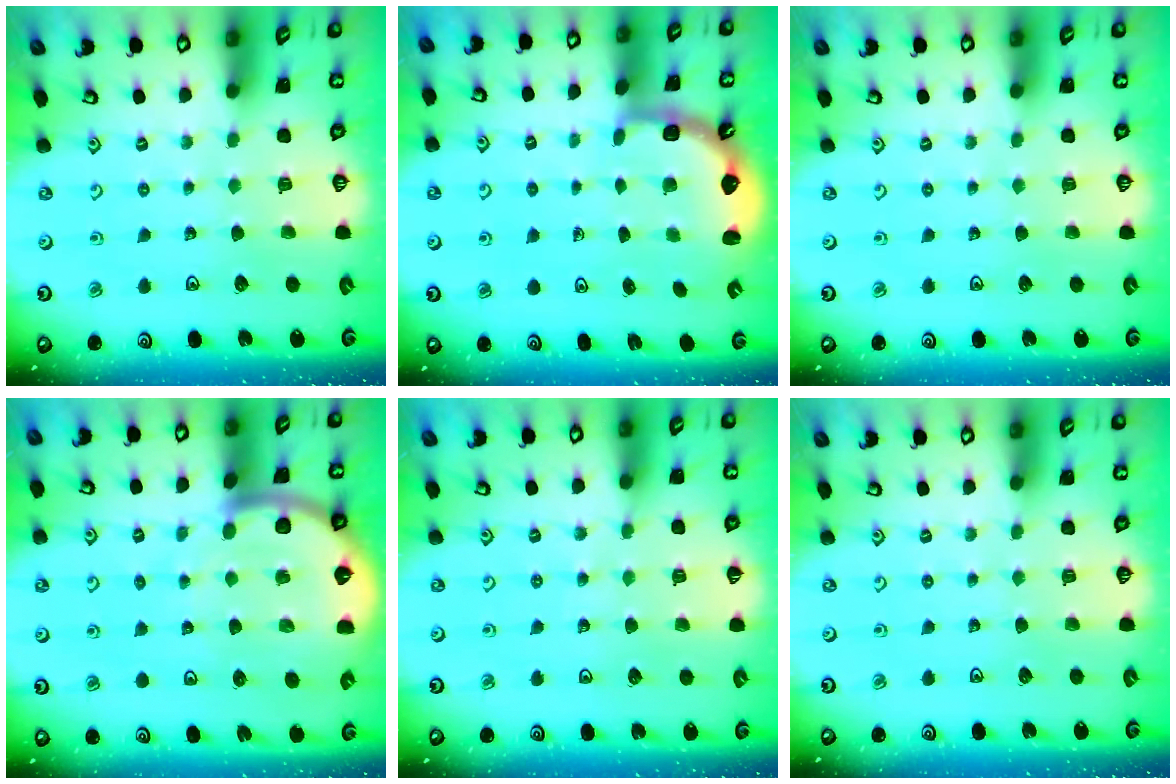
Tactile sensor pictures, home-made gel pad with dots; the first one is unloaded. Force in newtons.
{"total": 2.6, "press": 2.3, "slide": 1.3}
{"total": 0.0}
{"total": 8.4, "press": 8.3, "slide": 1.0}
{"total": 2.9, "press": 2.9, "slide": 0.4}
{"total": 0.0}